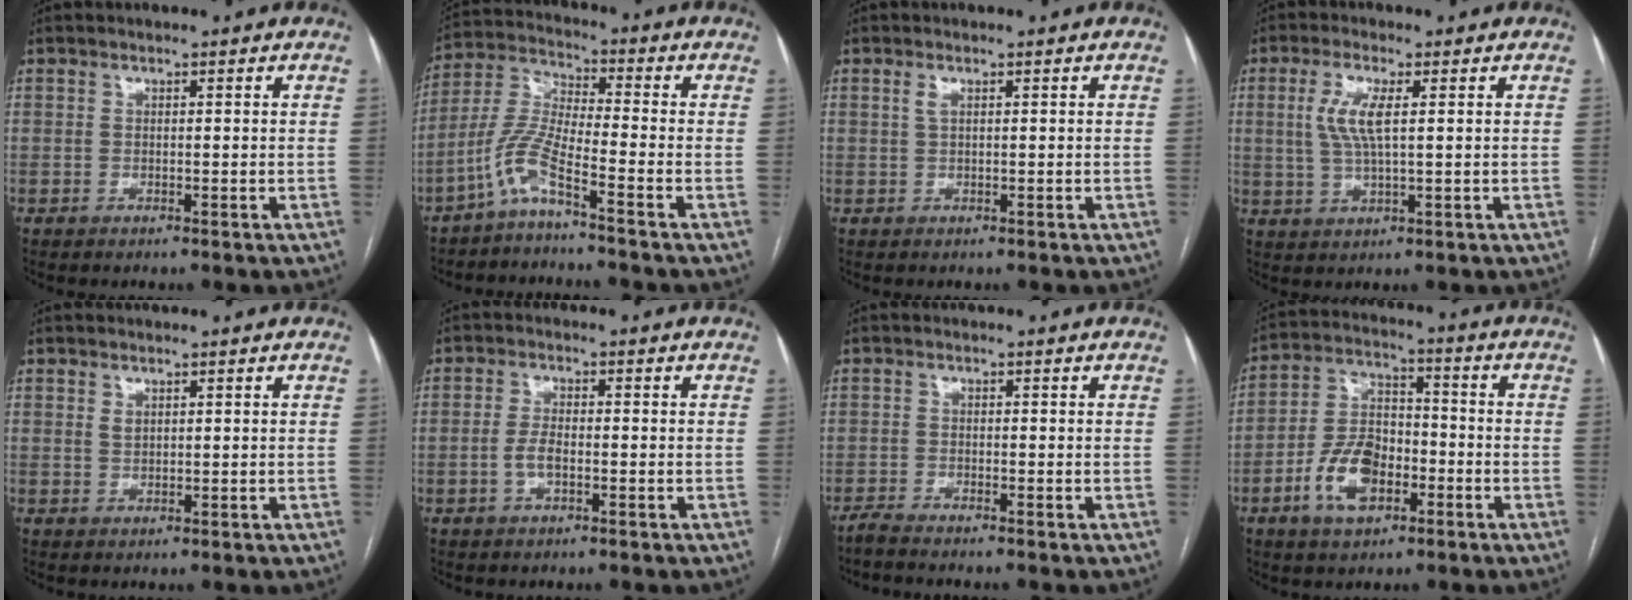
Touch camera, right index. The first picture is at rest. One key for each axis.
{"total": 7.0, "fx": -4.6, "fy": -0.1, "fz": 5.3, "tx": -0.129, "ty": -0.001, "tz": -0.102}
{"total": 1.0, "fx": 0.6, "fy": 0.2, "fz": 0.7, "tx": -0.023, "ty": 0.004, "tz": 0.011}
{"total": 5.6, "fx": 1.2, "fy": 1.1, "fz": 5.4, "tx": -0.120, "ty": 0.002, "tz": 0.026}
{"total": 1.0, "fx": 0.6, "fy": 0.6, "fz": 0.6, "tx": -0.010, "ty": -0.001, "tz": 0.013}
{"total": 2.8, "fx": -0.7, "fy": 1.1, "fz": 2.5, "tx": -0.059, "ty": 0.003, "tz": -0.012}
{"total": 2.3, "fx": -2.1, "fy": -0.5, "fz": 0.8, "tx": -0.017, "ty": -0.004, "tz": -0.040}
{"total": 10.3, "fx": -4.1, "fy": 5.7, "fz": 7.6, "tx": -0.163, "ty": 0.017, "tz": -0.072}